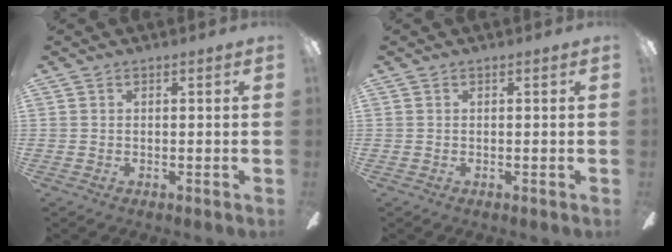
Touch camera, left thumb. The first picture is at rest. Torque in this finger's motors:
{"motor_torque": [-0.18, 0.18, 0.00, 0.00, 0.00]}